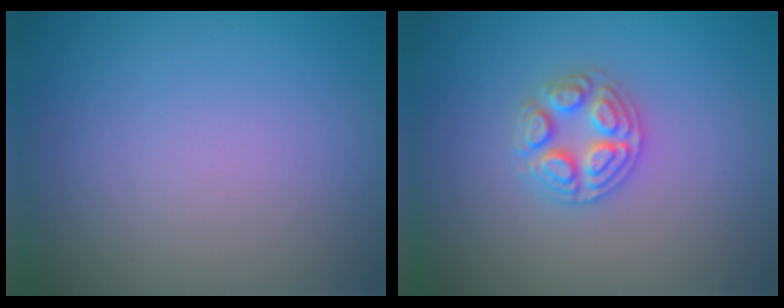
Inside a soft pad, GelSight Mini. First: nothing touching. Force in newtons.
{"total": 3.4, "press": 3.4, "slide": 0.5}